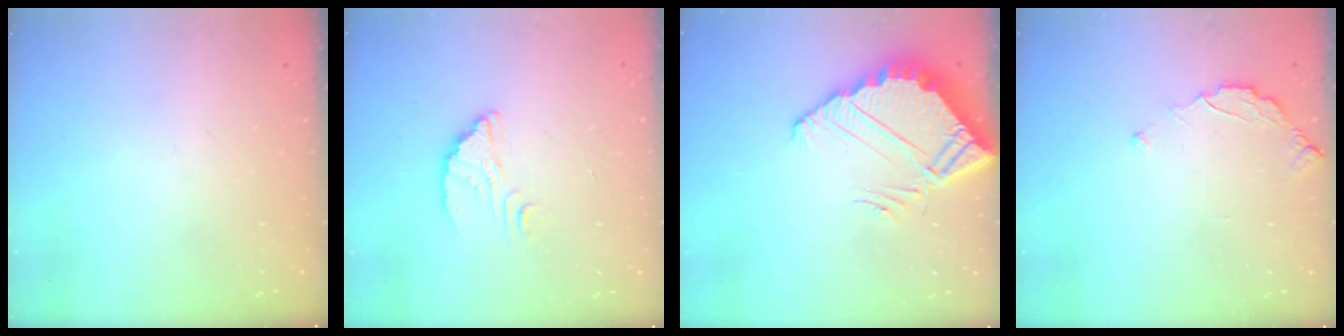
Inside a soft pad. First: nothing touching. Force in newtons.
{"total": 2.7, "press": 2.7, "slide": 0.1}
{"total": 6.3, "press": 6.3, "slide": 0.4}
{"total": 3.0, "press": 3.0, "slide": 0.3}